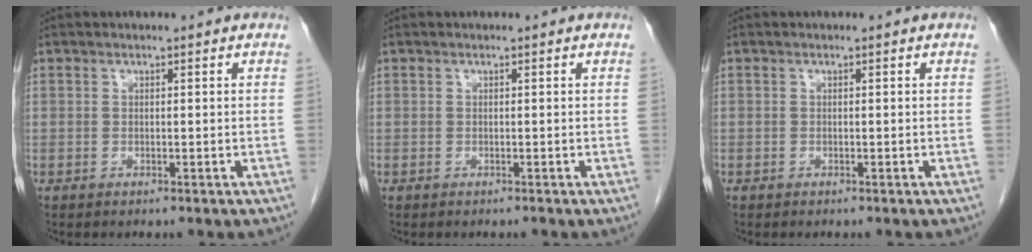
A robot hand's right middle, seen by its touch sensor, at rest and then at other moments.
{"total": 0.0}
{"total": 0.0}